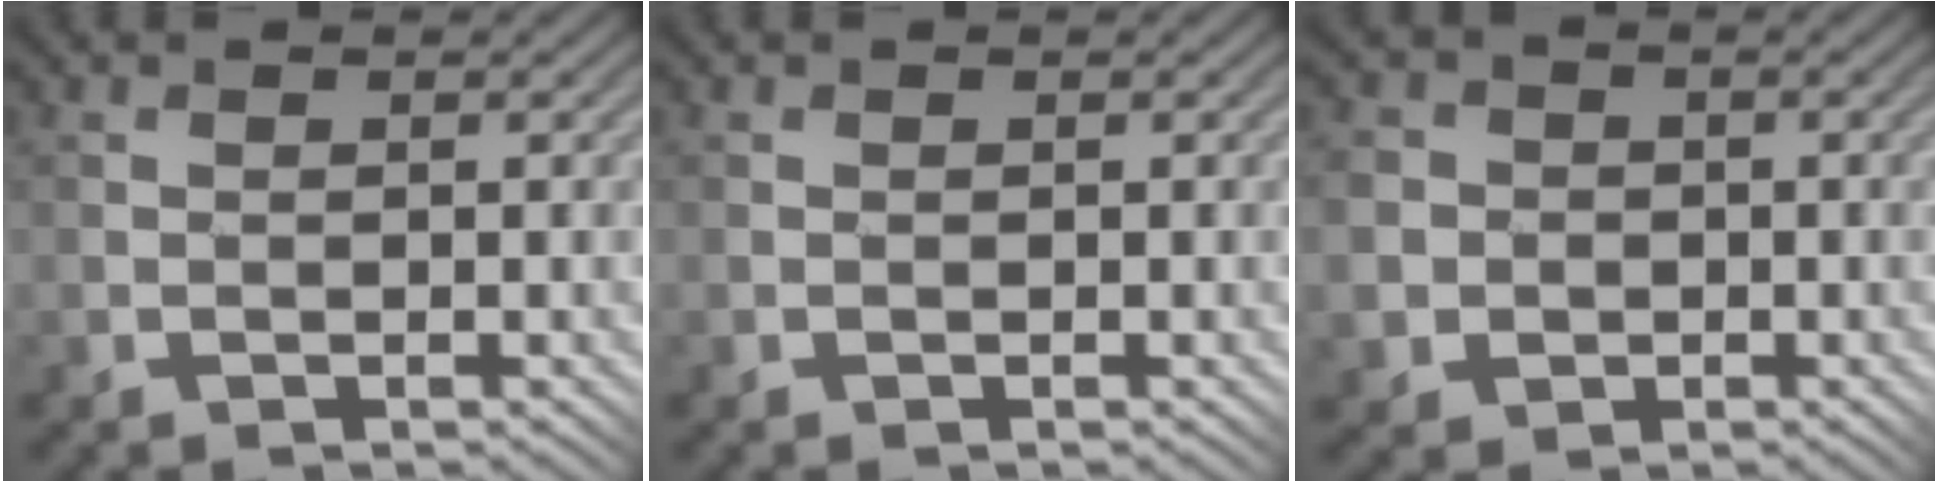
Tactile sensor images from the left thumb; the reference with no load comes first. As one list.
[{"total": 0.0}, {"total": 6.4, "force": [-0.9, 6.2, 1.6], "torque": [-0.068, -0.005, -0.044]}]